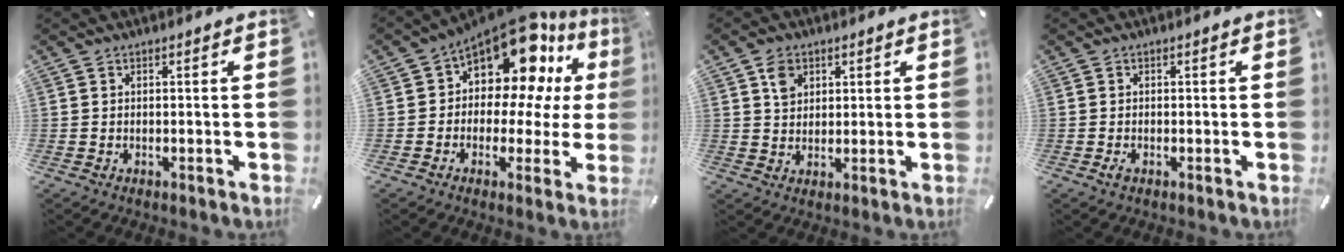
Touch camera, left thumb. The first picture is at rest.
{"total": 14.5, "force": [8.5, 8.0, 8.5], "torque": [-0.134, -0.078, 0.148]}
{"total": 4.6, "force": [2.1, 3.7, 1.7], "torque": [-0.017, -0.002, 0.034]}
{"total": 0.9, "force": [-0.4, 0.5, 0.6], "torque": [-0.018, -0.005, -0.009]}